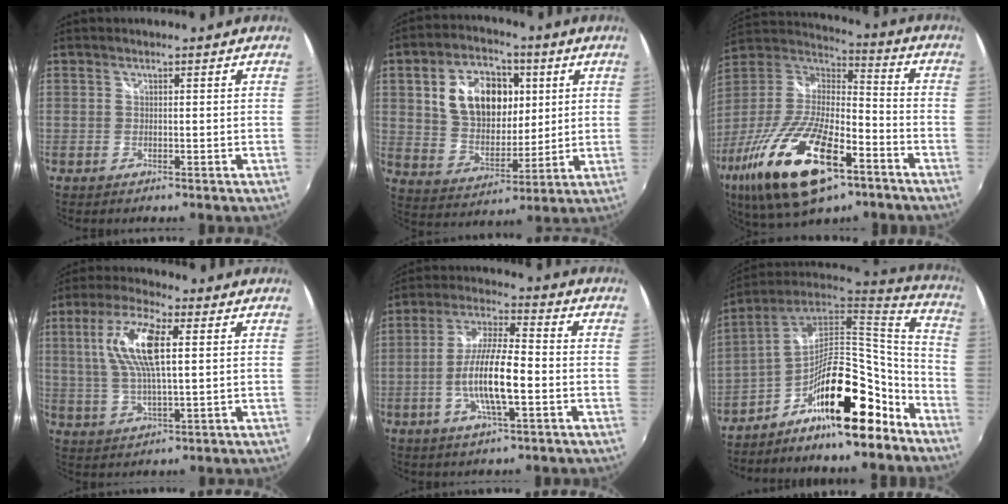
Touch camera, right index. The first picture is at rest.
{"total": 16.1, "force": [4.3, 10.6, 11.3], "torque": [-0.214, 0.021, 0.084]}
{"total": 26.8, "force": [-13.8, 10.6, 20.4], "torque": [-0.409, -0.044, -0.242]}
{"total": 12.0, "force": [2.9, 3.7, 11.0], "torque": [-0.218, 0.010, 0.055]}
{"total": 11.9, "force": [-3.1, 2.6, 11.2], "torque": [-0.223, -0.001, -0.059]}
{"total": 19.8, "force": [-11.0, 6.7, 15.0], "torque": [-0.235, 0.020, -0.187]}